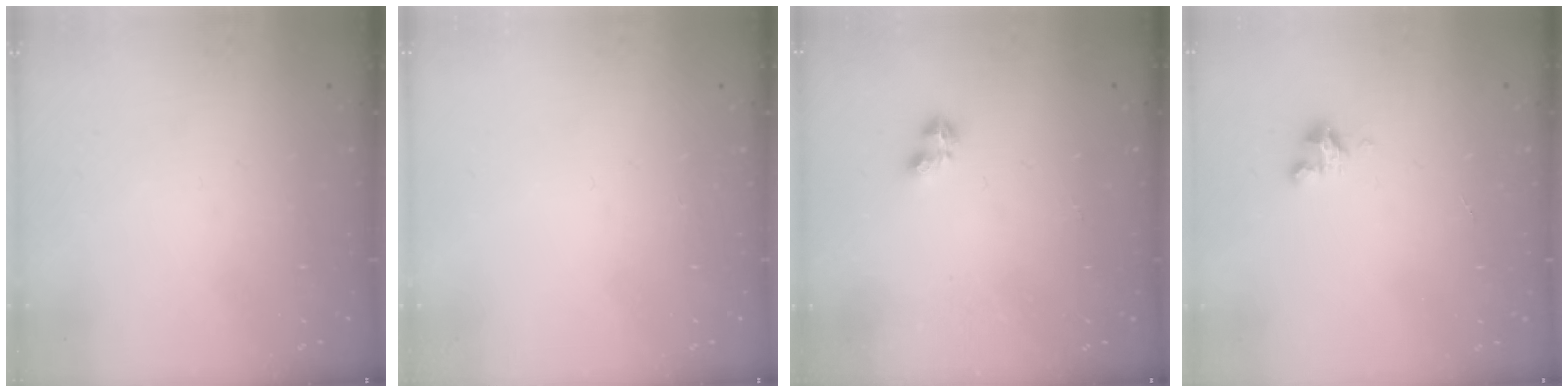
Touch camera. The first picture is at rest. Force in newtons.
{"total": 0.0}
{"total": 2.2, "press": 2.2, "slide": 0.4}
{"total": 2.8, "press": 2.8, "slide": 0.2}